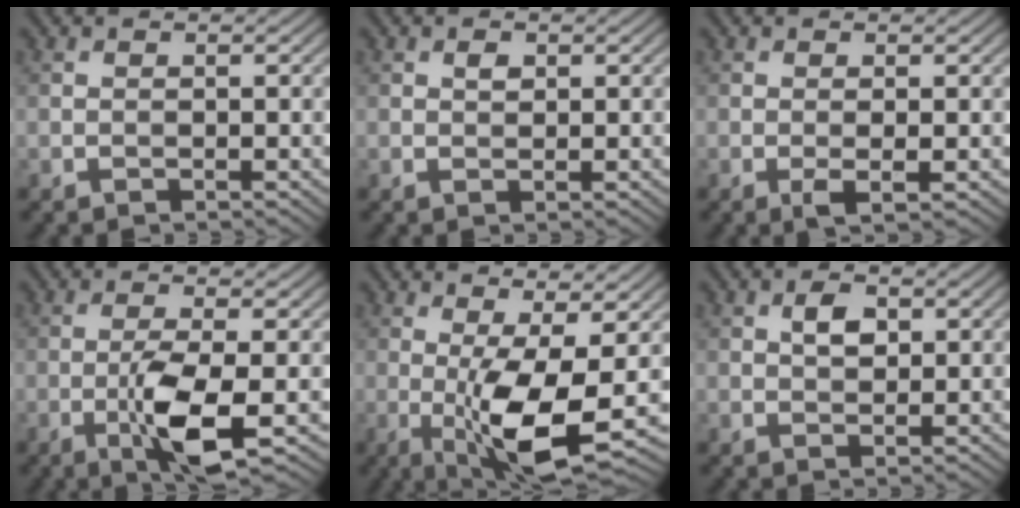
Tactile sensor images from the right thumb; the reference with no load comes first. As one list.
[{"total": 1.0, "force": [0.5, 0.6, 0.7], "torque": [-0.012, -0.002, 0.009]}, {"total": 1.7, "force": [-0.4, 0.2, 1.7], "torque": [-0.034, -0.002, -0.009]}, {"total": 6.5, "force": [-1.9, 1.4, 6.1], "torque": [-0.117, 0.003, -0.037]}, {"total": 9.1, "force": [-1.3, 2.3, 8.8], "torque": [-0.166, -0.007, -0.018]}, {"total": 2.7, "force": [0.8, 1.6, 2.0], "torque": [-0.039, 0.001, 0.012]}]